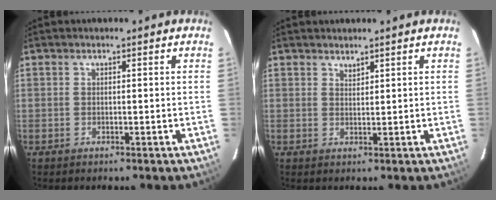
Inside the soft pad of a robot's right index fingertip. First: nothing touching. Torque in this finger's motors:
{"motor_torque": [-0.19, -0.06, -0.02, 0.00]}